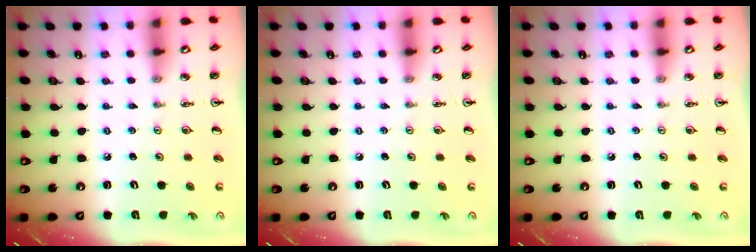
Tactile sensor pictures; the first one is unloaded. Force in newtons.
{"total": 0.0}
{"total": 0.0}